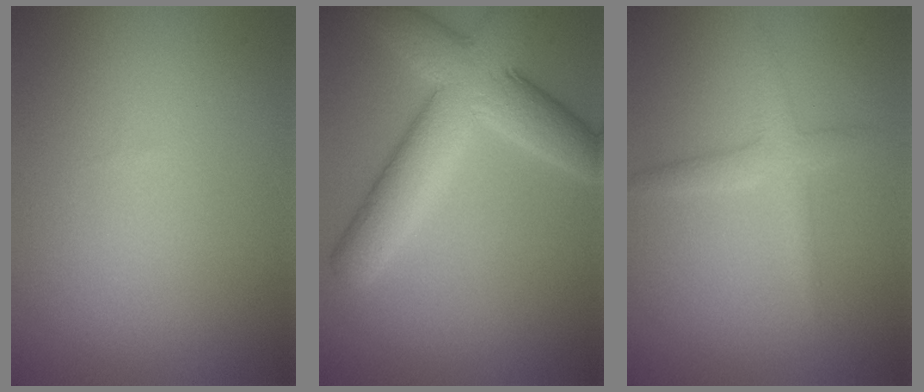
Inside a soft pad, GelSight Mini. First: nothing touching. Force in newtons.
{"total": 7.7, "press": 7.7, "slide": 0.2}
{"total": 2.2, "press": 2.2, "slide": 0.1}